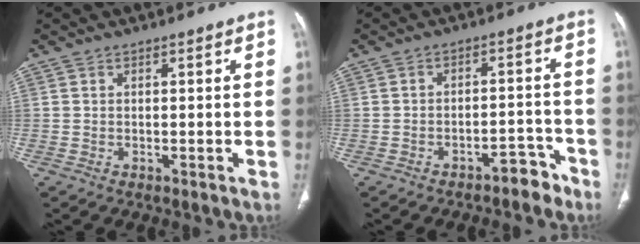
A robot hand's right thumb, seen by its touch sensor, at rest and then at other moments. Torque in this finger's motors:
{"motor_torque": [0.12, 0.47, -0.38, -0.01, 0.01]}